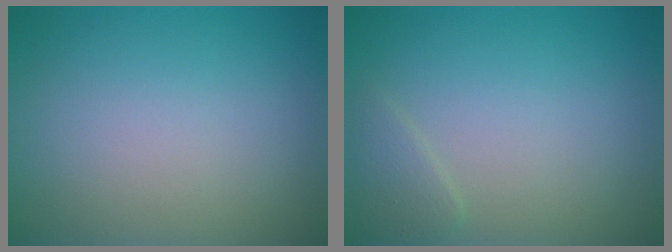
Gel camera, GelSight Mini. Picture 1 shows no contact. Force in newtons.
{"total": 1.3, "press": 1.3, "slide": 0.1}